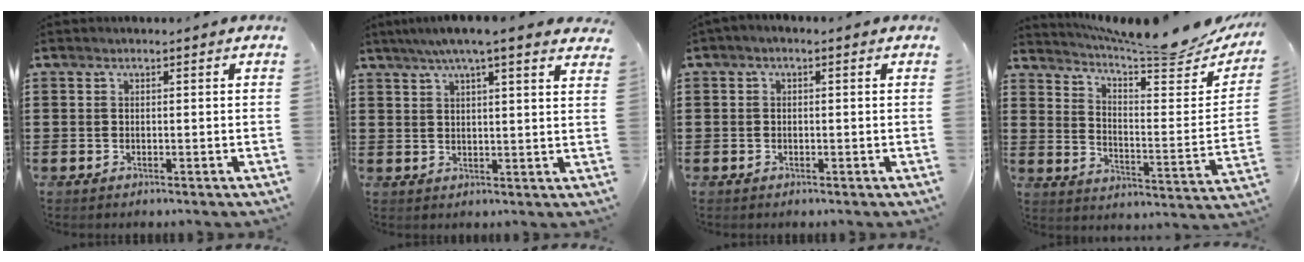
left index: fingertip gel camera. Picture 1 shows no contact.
{"total": 5.5, "force": [4.3, -0.1, 3.4], "torque": [-0.078, -0.004, 0.075]}
{"total": 0.9, "force": [-0.8, 0.3, 0.3], "torque": [-0.008, -0.001, -0.016]}
{"total": 8.0, "force": [7.1, 0.6, 3.6], "torque": [-0.075, -0.055, 0.115]}